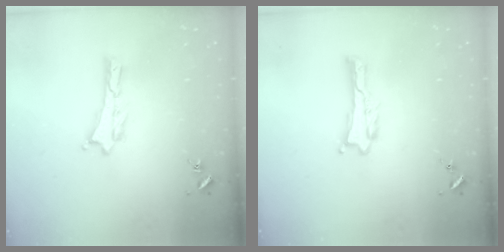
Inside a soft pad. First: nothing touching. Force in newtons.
{"total": 0.0}